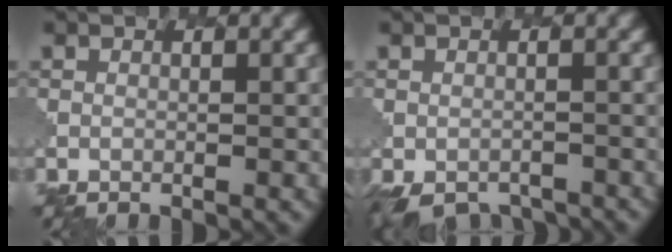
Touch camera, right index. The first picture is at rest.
{"total": 5.3, "force": [-4.4, 2.3, 1.9], "torque": [-0.032, -0.025, -0.058]}